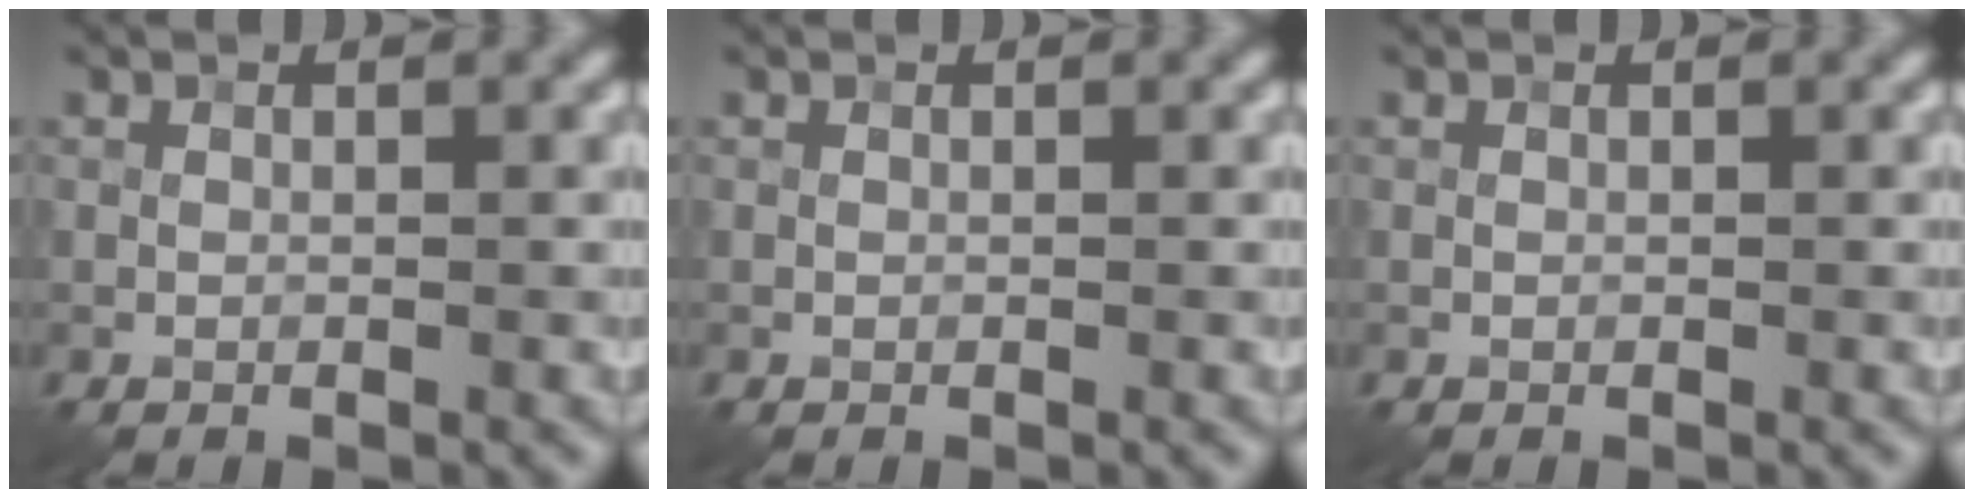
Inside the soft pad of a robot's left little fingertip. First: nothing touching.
{"total": 0.0}
{"total": 0.0}